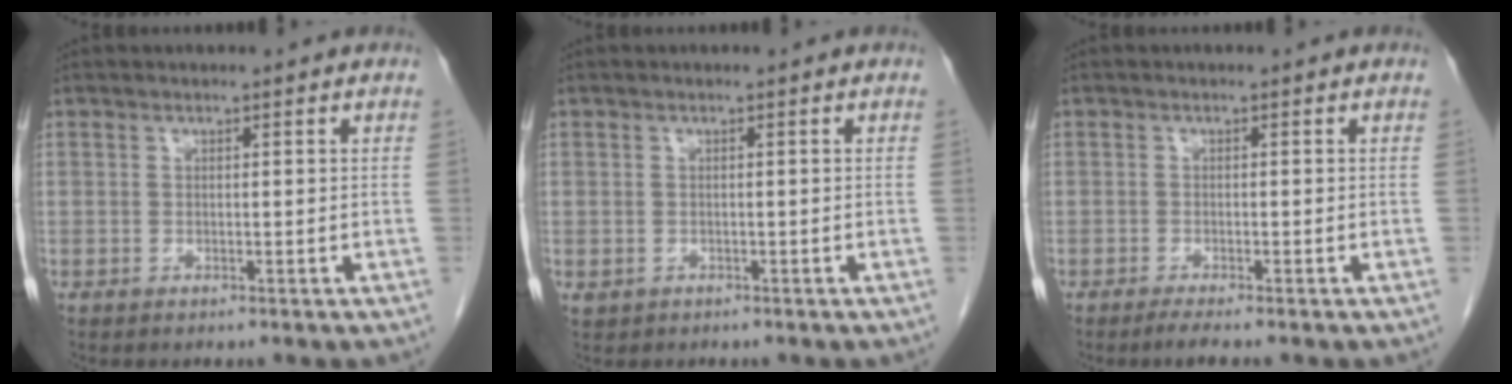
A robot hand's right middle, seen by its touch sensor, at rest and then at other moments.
{"total": 1.0, "force": [-0.4, 0.9, 0.3], "torque": [-0.009, 0.002, 0.000]}
{"total": 1.9, "force": [-1.5, -0.3, 1.1], "torque": [-0.026, -0.007, -0.027]}